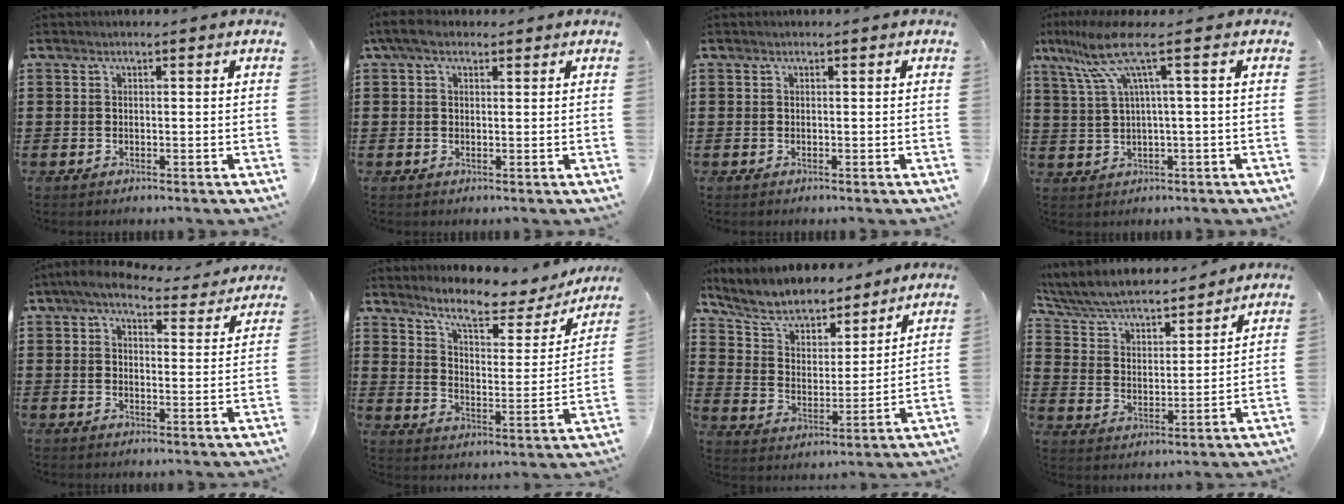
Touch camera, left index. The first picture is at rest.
{"total": 3.5, "force": [1.7, 1.9, 2.4], "torque": [-0.052, 0.011, 0.031]}
{"total": 0.0}
{"total": 8.6, "force": [3.3, 0.4, 8.0], "torque": [-0.184, -0.015, 0.047]}
{"total": 5.6, "force": [4.9, 1.3, 2.3], "torque": [-0.058, -0.022, 0.084]}
{"total": 8.2, "force": [6.7, 1.3, 4.5], "torque": [-0.097, -0.040, 0.110]}
{"total": 7.0, "force": [6.6, 1.9, 1.8], "torque": [-0.070, -0.041, 0.114]}
{"total": 5.7, "force": [5.2, 0.8, 2.1], "torque": [-0.065, -0.034, 0.084]}